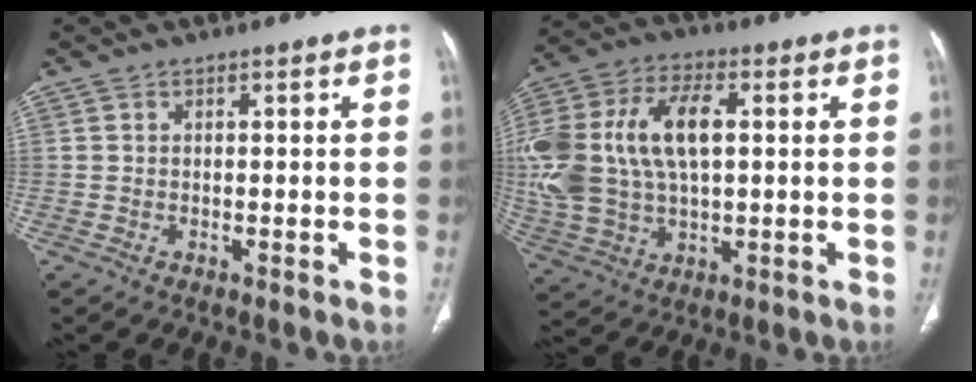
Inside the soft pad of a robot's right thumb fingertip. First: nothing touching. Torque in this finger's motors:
{"motor_torque": [2.47, 2.54, 2.14, 0.13, 0.78]}